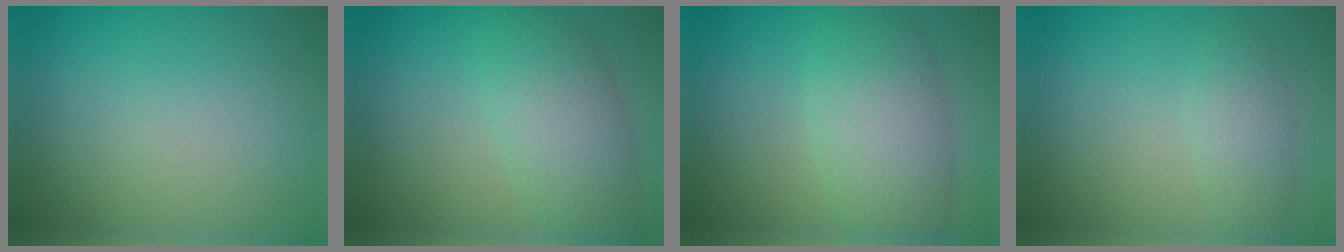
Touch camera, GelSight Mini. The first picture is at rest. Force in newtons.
{"total": 5.0, "press": 5.0, "slide": 0.2}
{"total": 5.7, "press": 5.7, "slide": 0.3}
{"total": 2.2, "press": 2.2, "slide": 0.2}